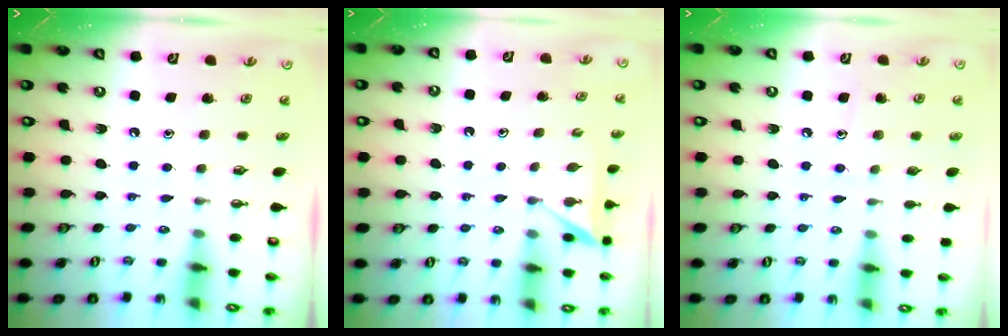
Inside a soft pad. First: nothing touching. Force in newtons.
{"total": 3.0, "press": 3.0, "slide": 0.4}
{"total": 6.0, "press": 5.9, "slide": 0.7}